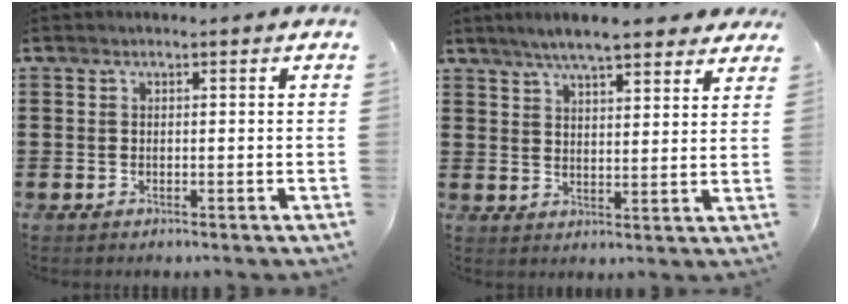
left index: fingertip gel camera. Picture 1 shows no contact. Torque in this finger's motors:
{"motor_torque": [2.14, 0.00, 0.85, 0.15]}